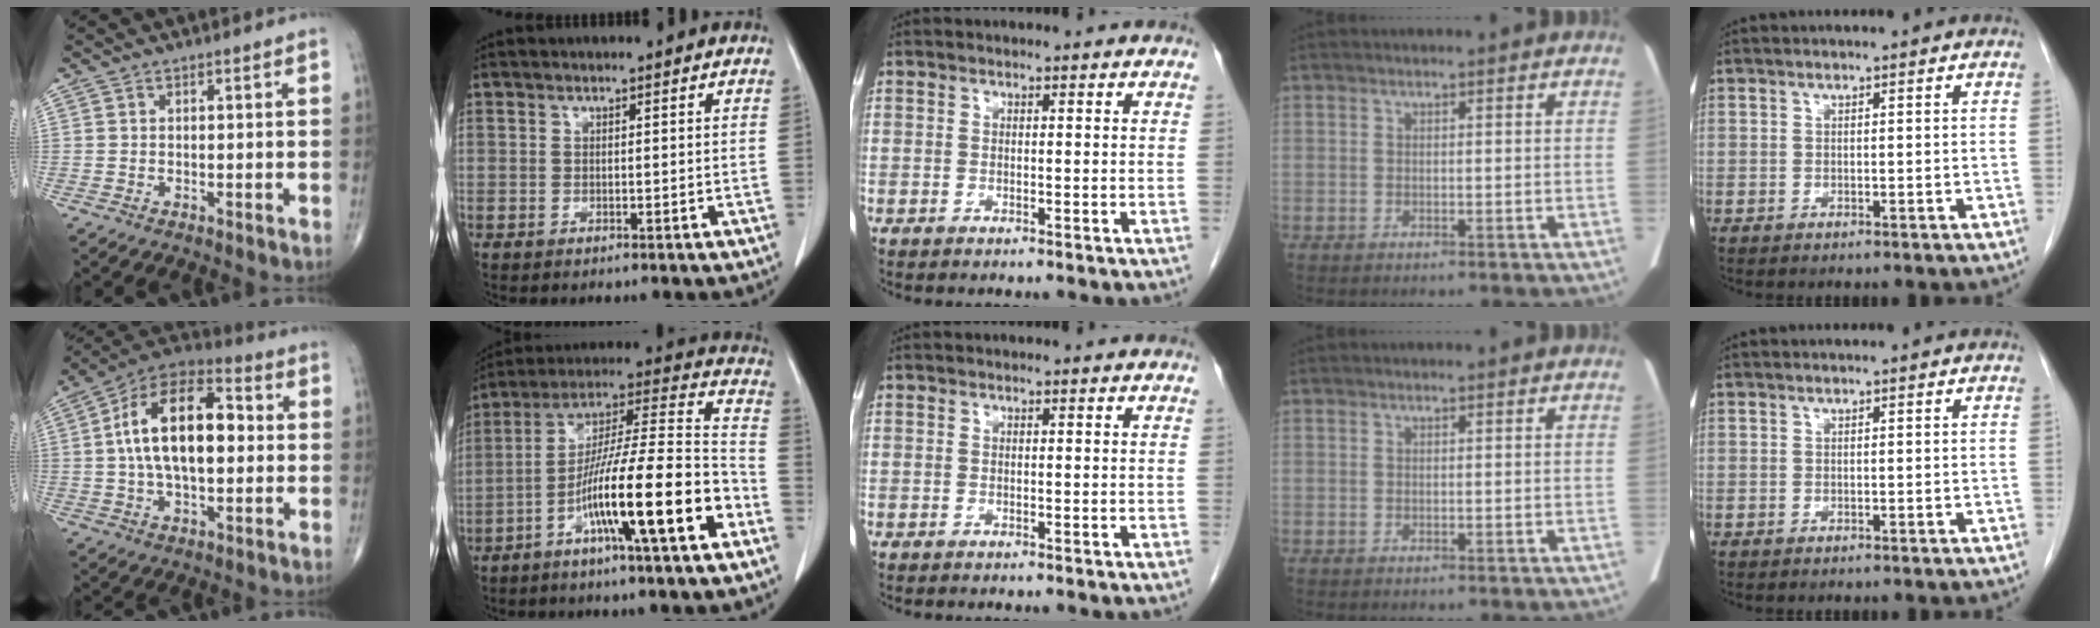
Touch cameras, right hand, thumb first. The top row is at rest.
{"thumb": {"total": 18.5, "force": [1.4, 9.7, 15.7], "torque": [-0.257, 0.032, 0.015]}, "index": {"total": 19.0, "force": [-8.2, 0.6, 17.1], "torque": [-0.287, -0.003, -0.143]}}